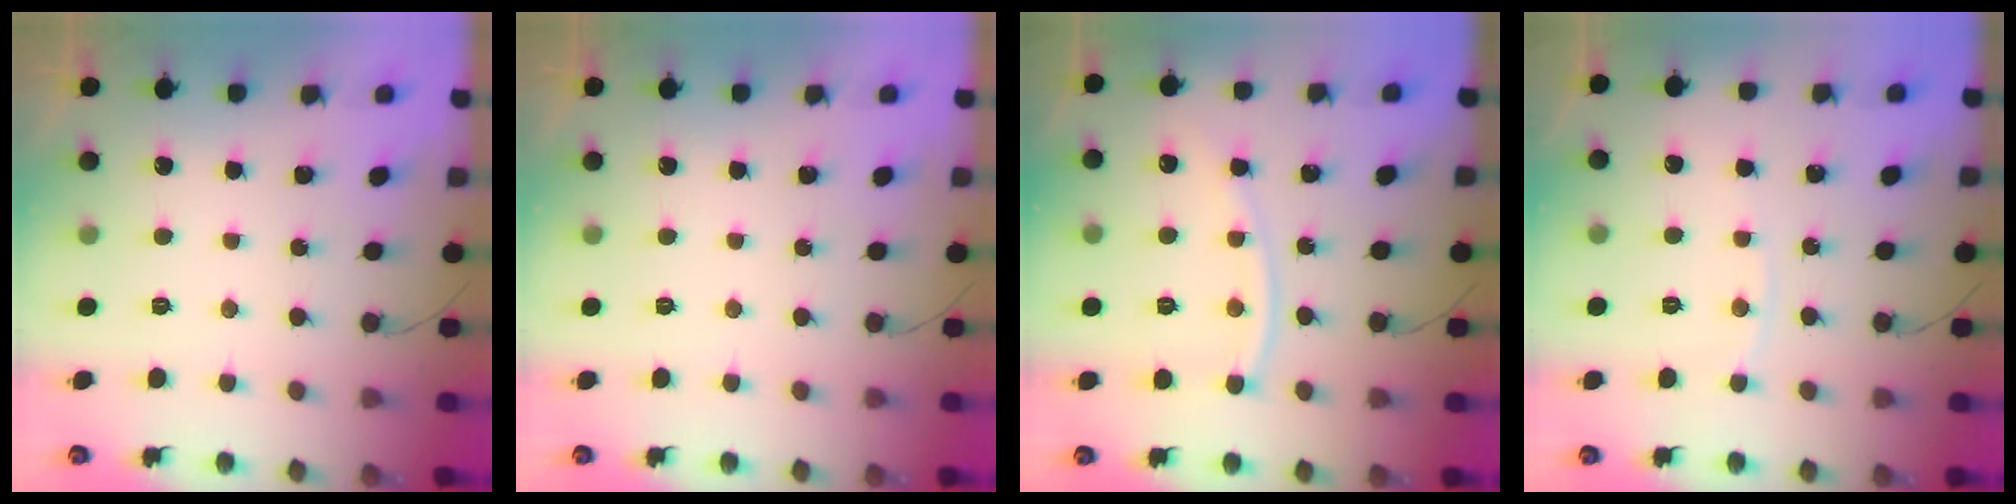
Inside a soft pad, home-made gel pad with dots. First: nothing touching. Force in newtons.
{"total": 0.0}
{"total": 10.7, "press": 10.6, "slide": 1.1}
{"total": 5.6, "press": 5.6, "slide": 0.7}